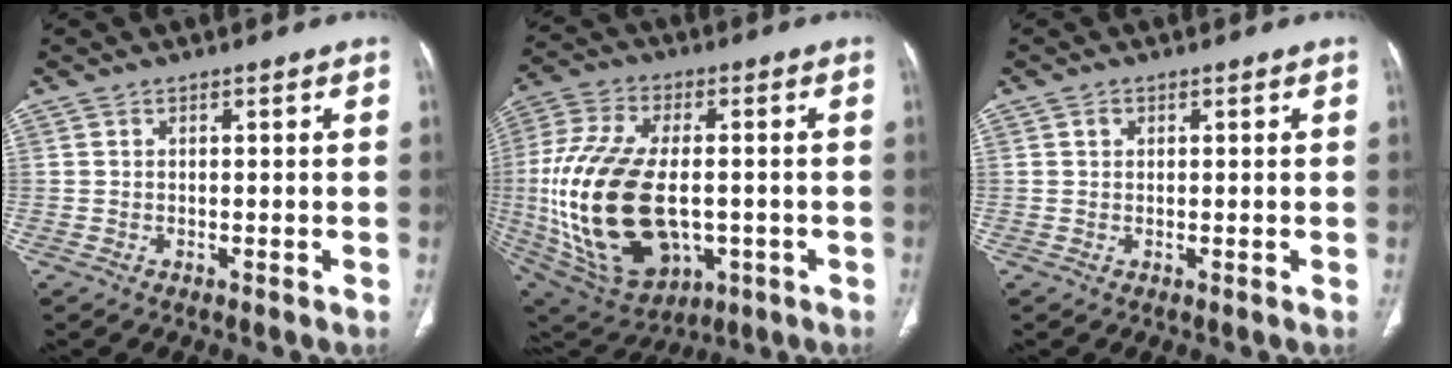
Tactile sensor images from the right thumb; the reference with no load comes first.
{"total": 26.5, "force": [-2.7, 15.2, 21.5], "torque": [-0.450, -0.008, -0.019]}
{"total": 1.0, "force": [0.4, 0.8, 0.4], "torque": [-0.004, 0.001, 0.006]}